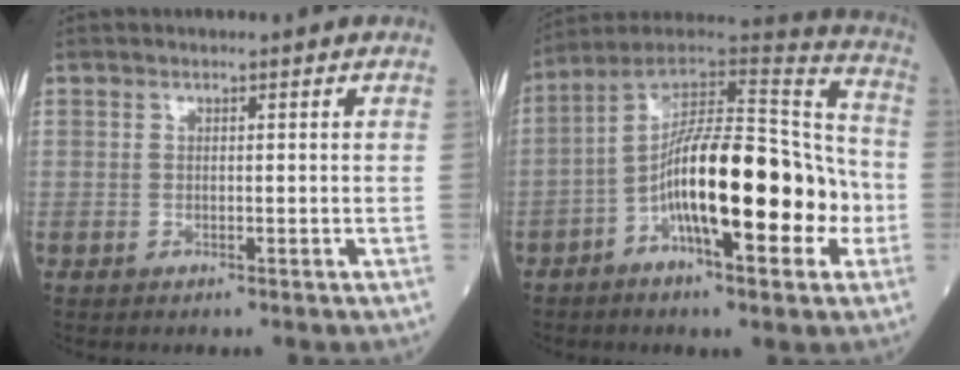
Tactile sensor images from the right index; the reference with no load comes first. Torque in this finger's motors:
{"motor_torque": [1.21, -0.51, 1.05, 0.21]}